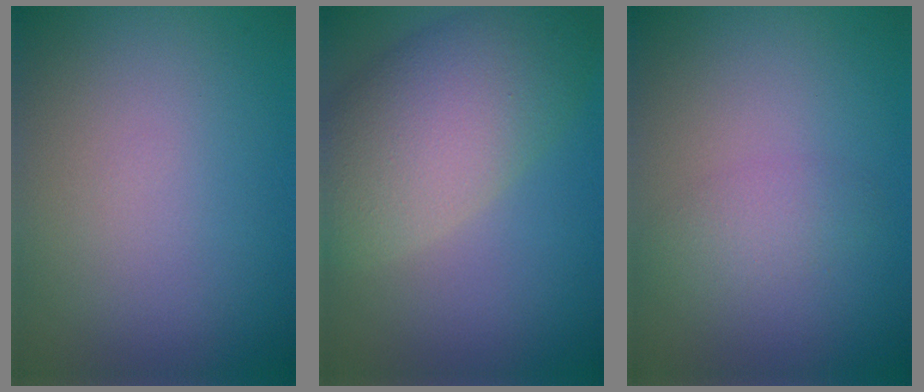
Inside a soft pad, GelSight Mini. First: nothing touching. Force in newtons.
{"total": 8.2, "press": 8.2, "slide": 0.3}
{"total": 1.7, "press": 1.7, "slide": 0.1}